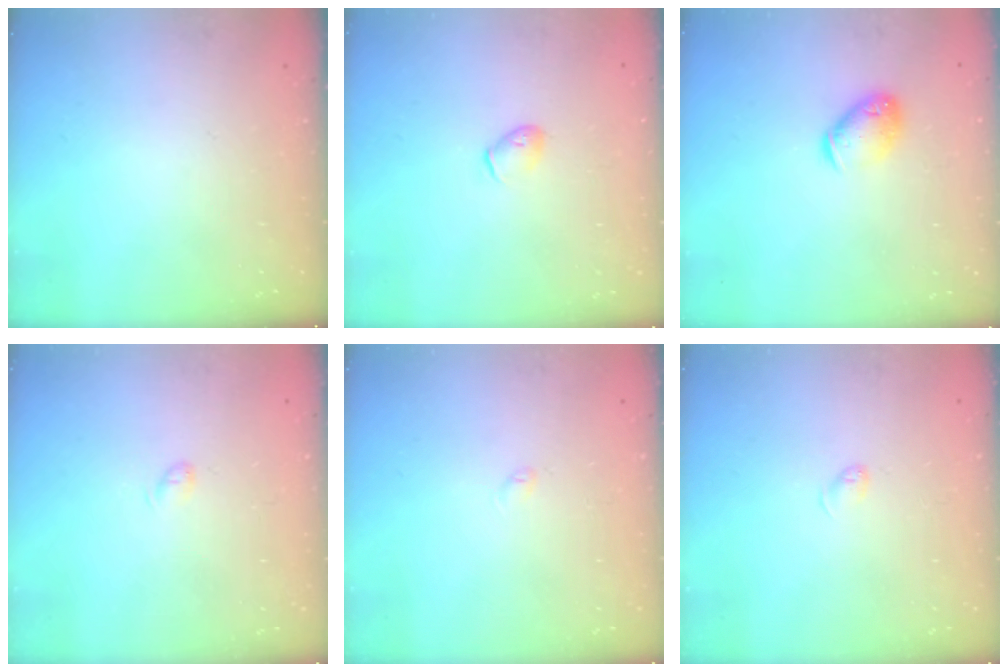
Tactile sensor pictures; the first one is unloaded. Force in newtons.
{"total": 5.1, "press": 4.9, "slide": 1.3}
{"total": 9.6, "press": 9.5, "slide": 1.7}
{"total": 3.9, "press": 3.8, "slide": 0.7}
{"total": 2.6, "press": 2.6, "slide": 0.4}
{"total": 3.9, "press": 3.8, "slide": 0.7}